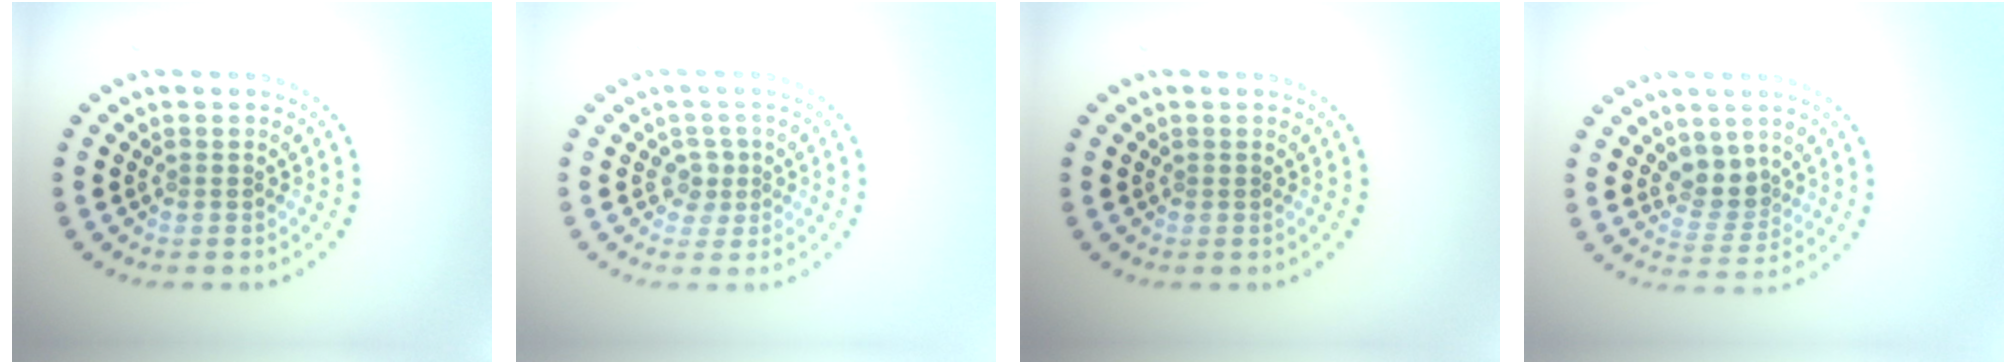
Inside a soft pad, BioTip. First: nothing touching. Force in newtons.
{"total": 1.7, "press": 1.3, "slide": 1.2}
{"total": 0.0}
{"total": 2.7, "press": 2.1, "slide": 1.7}